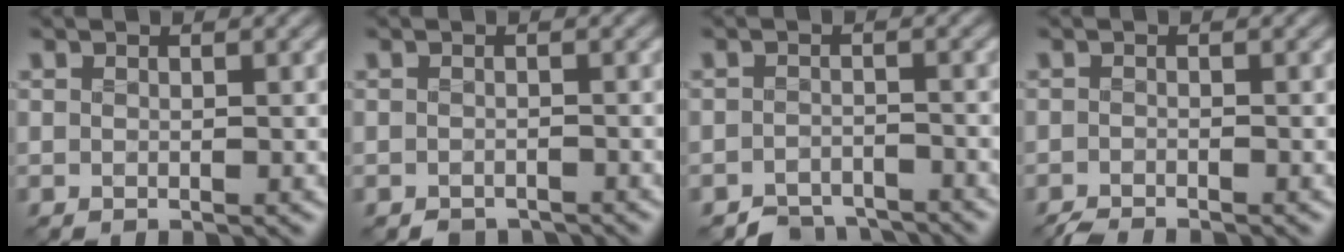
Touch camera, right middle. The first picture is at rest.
{"total": 1.6, "force": [-1.5, 0.3, 0.0], "torque": [-0.001, -0.006, -0.023]}
{"total": 3.4, "force": [-3.3, 0.7, 0.1], "torque": [0.004, -0.002, -0.056]}
{"total": 2.0, "force": [-1.9, 0.1, 0.3], "torque": [0.001, -0.009, -0.037]}